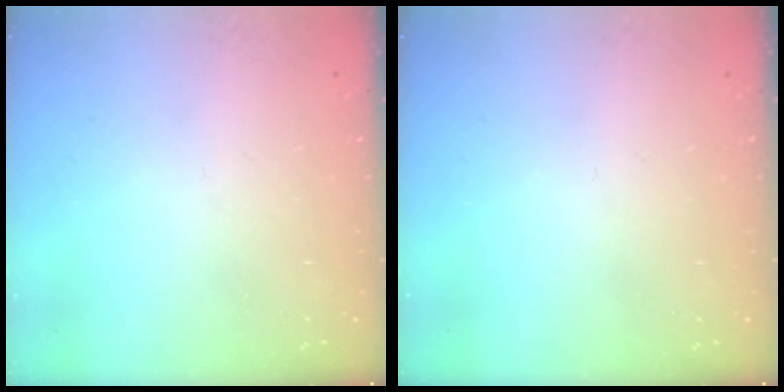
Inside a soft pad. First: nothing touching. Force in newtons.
{"total": 0.0}